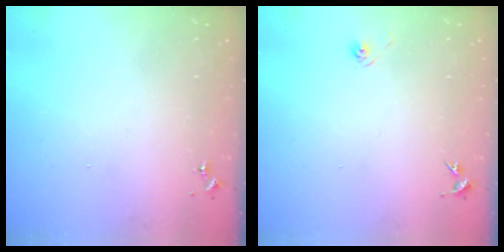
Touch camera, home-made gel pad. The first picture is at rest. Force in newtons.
{"total": 3.2, "press": 2.7, "slide": 1.7}